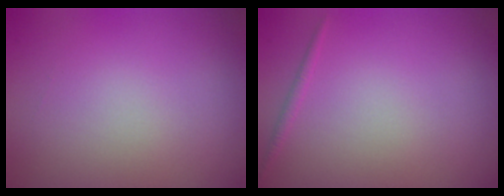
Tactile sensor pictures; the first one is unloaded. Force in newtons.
{"total": 0.6, "press": 0.6, "slide": 0.0}